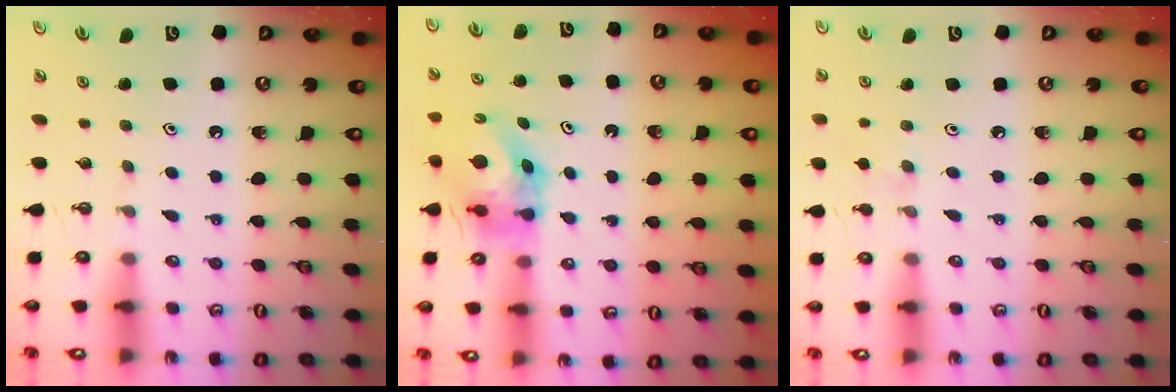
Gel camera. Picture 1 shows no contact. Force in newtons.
{"total": 6.3, "press": 6.3, "slide": 0.6}
{"total": 1.9, "press": 1.9, "slide": 0.5}